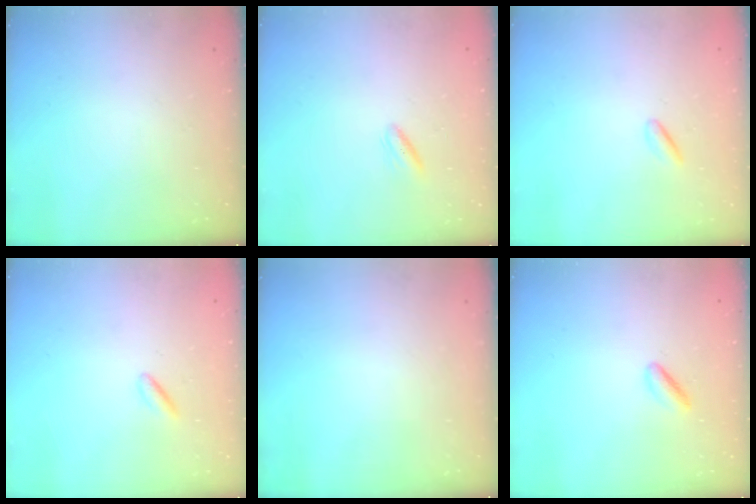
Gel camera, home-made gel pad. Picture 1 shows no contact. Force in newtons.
{"total": 3.3, "press": 3.1, "slide": 1.2}
{"total": 1.5, "press": 1.3, "slide": 0.7}
{"total": 0.8, "press": 0.7, "slide": 0.4}
{"total": 0.0}
{"total": 2.8, "press": 2.7, "slide": 0.8}